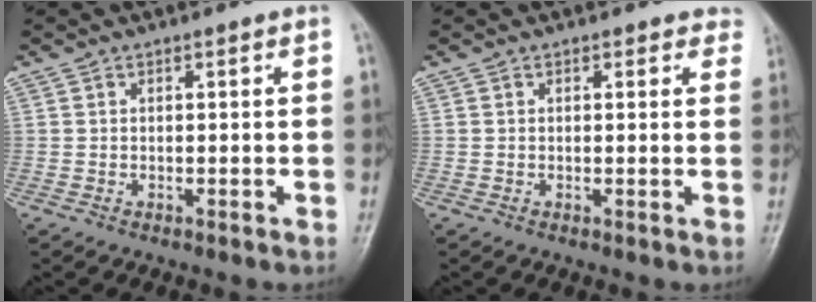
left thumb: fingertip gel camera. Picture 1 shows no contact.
{"total": 2.3, "force": [1.8, 1.4, 0.5], "torque": [0.025, -0.005, 0.005]}